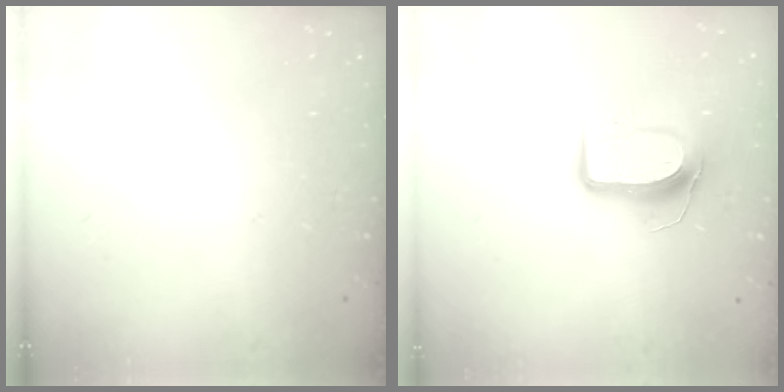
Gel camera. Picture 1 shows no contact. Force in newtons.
{"total": 10.0, "press": 10.0, "slide": 1.0}